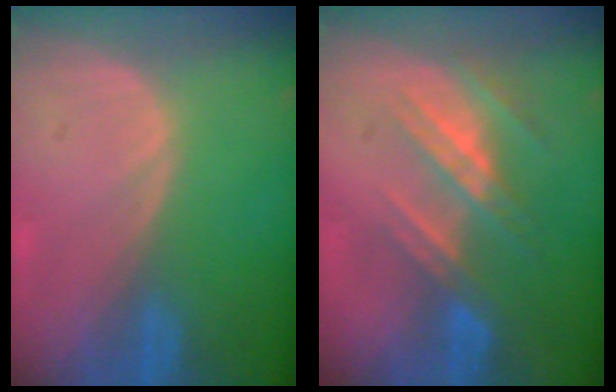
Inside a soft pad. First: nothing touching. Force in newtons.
{"total": 7.6, "press": 6.9, "slide": 3.3}